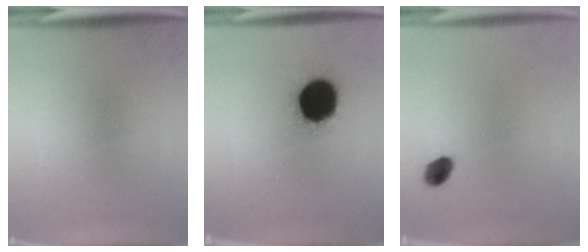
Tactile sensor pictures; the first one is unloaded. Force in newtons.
{"total": 19.1}
{"total": 3.1}